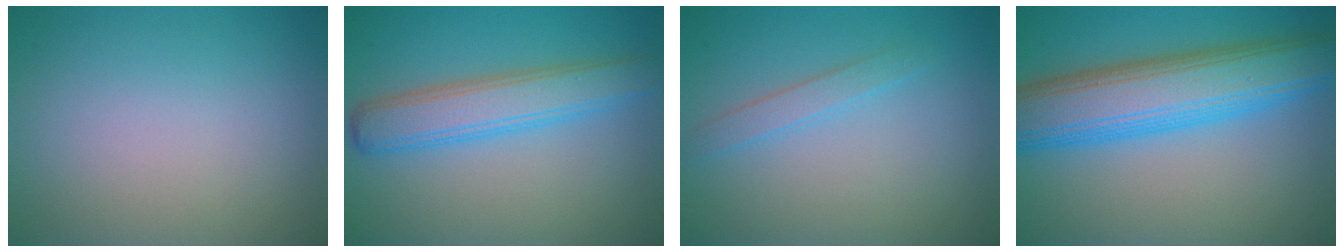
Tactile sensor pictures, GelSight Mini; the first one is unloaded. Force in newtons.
{"total": 4.8, "press": 4.8, "slide": 0.1}
{"total": 1.5, "press": 1.5, "slide": 0.1}
{"total": 9.5, "press": 9.5, "slide": 0.2}